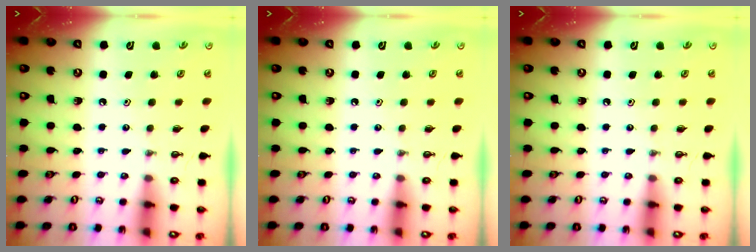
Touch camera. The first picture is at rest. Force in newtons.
{"total": 0.0}
{"total": 0.0}